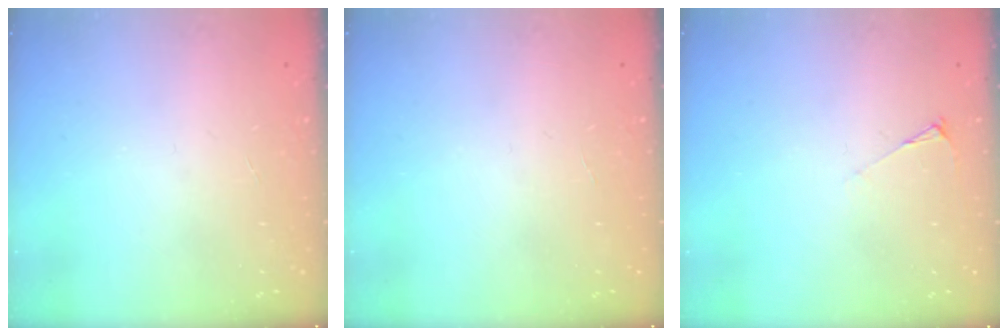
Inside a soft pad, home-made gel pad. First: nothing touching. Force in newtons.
{"total": 0.0}
{"total": 3.6, "press": 3.5, "slide": 0.5}